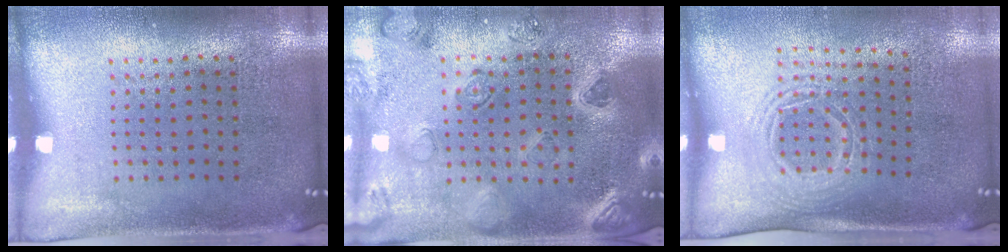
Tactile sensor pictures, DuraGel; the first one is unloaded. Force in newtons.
{"total": 1.4, "press": 1.4, "slide": 0.2}
{"total": 1.6, "press": 1.3, "slide": 1.0}